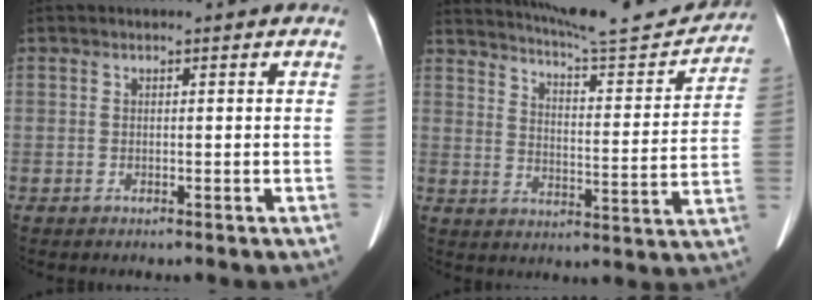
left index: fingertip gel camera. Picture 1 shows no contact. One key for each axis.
{"total": 19.6, "fx": 18.5, "fy": 1.5, "fz": 6.4, "tx": -0.096, "ty": -0.039, "tz": 0.247}